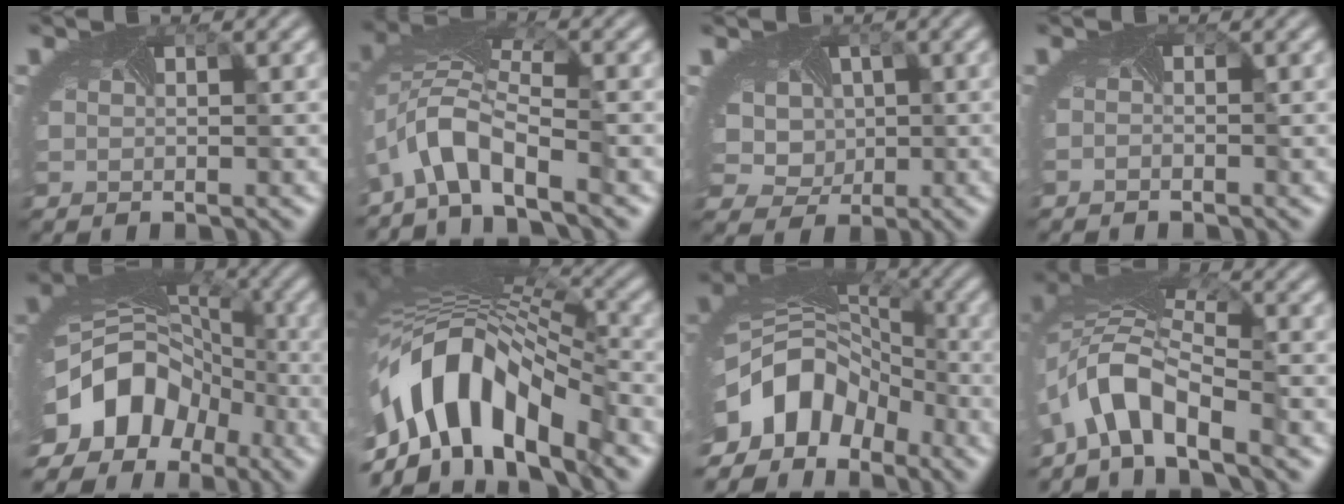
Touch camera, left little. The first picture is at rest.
{"total": 5.5, "force": [-3.8, 1.5, 3.6], "torque": [-0.075, -0.002, -0.085]}
{"total": 6.0, "force": [1.2, 4.9, 3.2], "torque": [-0.048, 0.010, 0.000]}
{"total": 0.7, "force": [-0.6, 0.0, 0.3], "torque": [-0.008, -0.007, -0.011]}
{"total": 13.4, "force": [-6.1, 9.8, 6.7], "torque": [-0.148, -0.035, -0.103]}
{"total": 13.0, "force": [-4.6, 6.7, 10.2], "torque": [-0.193, -0.003, -0.080]}
{"total": 10.2, "force": [-5.5, 6.9, 5.1], "torque": [-0.110, -0.025, -0.100]}
{"total": 6.2, "force": [-4.3, 1.9, 4.0], "torque": [-0.081, -0.002, -0.097]}